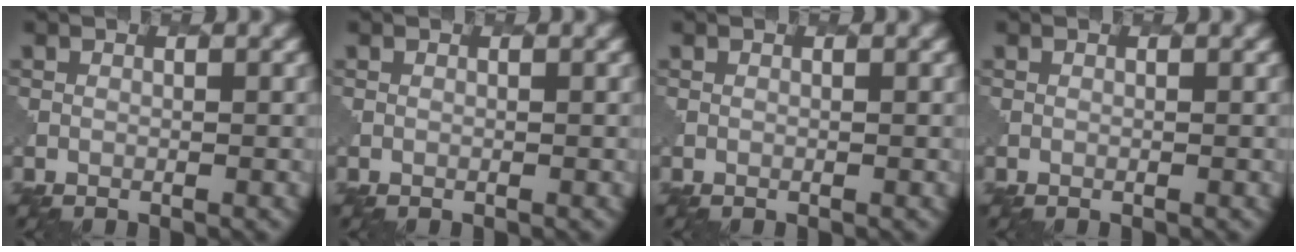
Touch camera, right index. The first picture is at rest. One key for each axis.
{"total": 0.0}
{"total": 0.0}
{"total": 0.0}